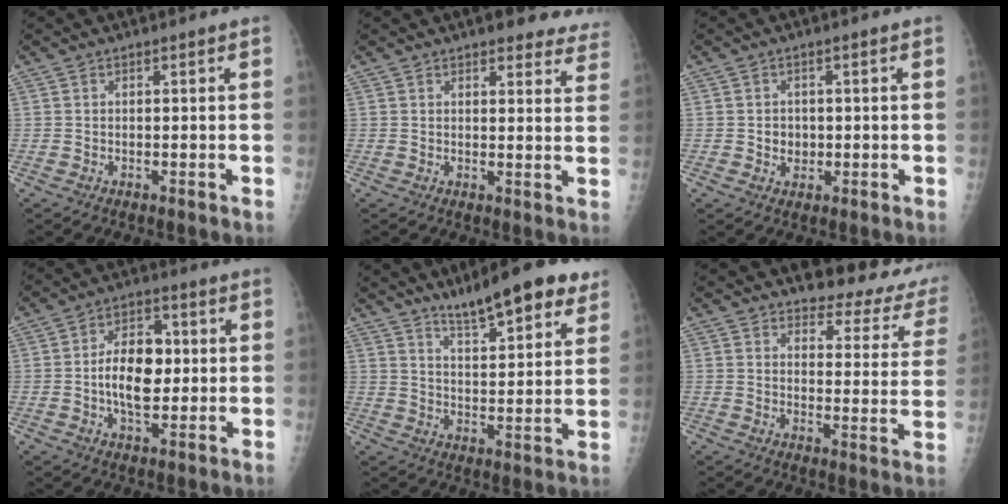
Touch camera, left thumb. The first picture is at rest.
{"total": 11.6, "force": [10.1, 3.6, 4.4], "torque": [0.004, -0.040, 0.093]}
{"total": 2.6, "force": [-0.1, 2.3, 1.1], "torque": [-0.002, 0.004, 0.002]}
{"total": 9.9, "force": [-0.3, 6.1, 7.8], "torque": [-0.106, 0.011, -0.009]}
{"total": 14.2, "force": [10.0, 3.5, 9.5], "torque": [-0.106, -0.044, 0.153]}
{"total": 14.1, "force": [12.5, 5.5, 3.7], "torque": [0.005, -0.094, 0.124]}